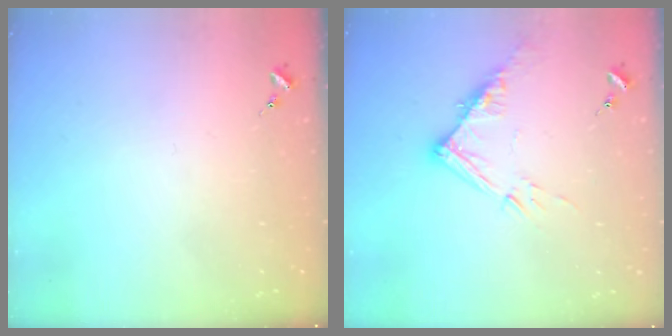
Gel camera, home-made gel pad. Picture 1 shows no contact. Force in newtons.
{"total": 12.1, "press": 12.1, "slide": 1.2}